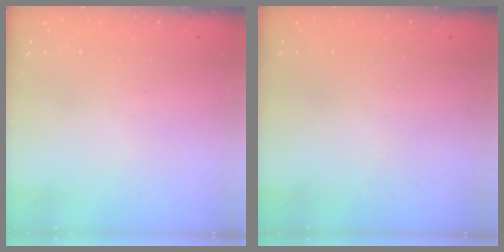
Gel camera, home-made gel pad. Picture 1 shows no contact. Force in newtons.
{"total": 0.0}